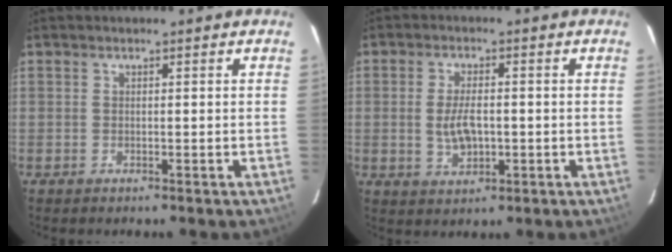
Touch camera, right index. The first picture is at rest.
{"total": 5.8, "force": [-0.5, 2.9, 5.0], "torque": [-0.098, -0.002, -0.004]}